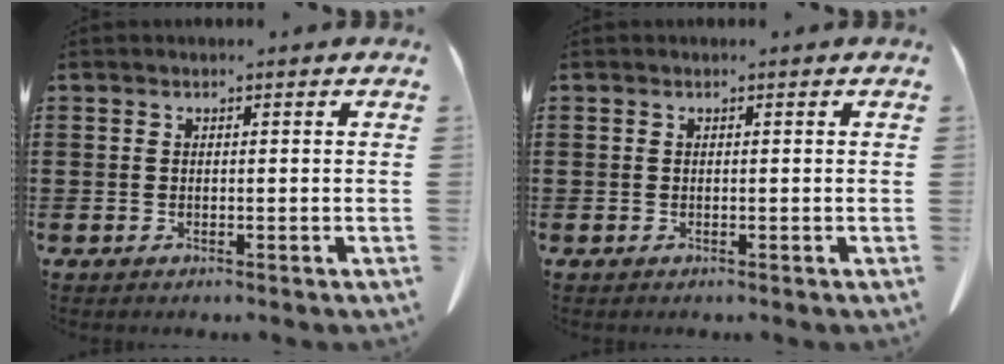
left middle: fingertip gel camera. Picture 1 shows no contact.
{"total": 0.0}